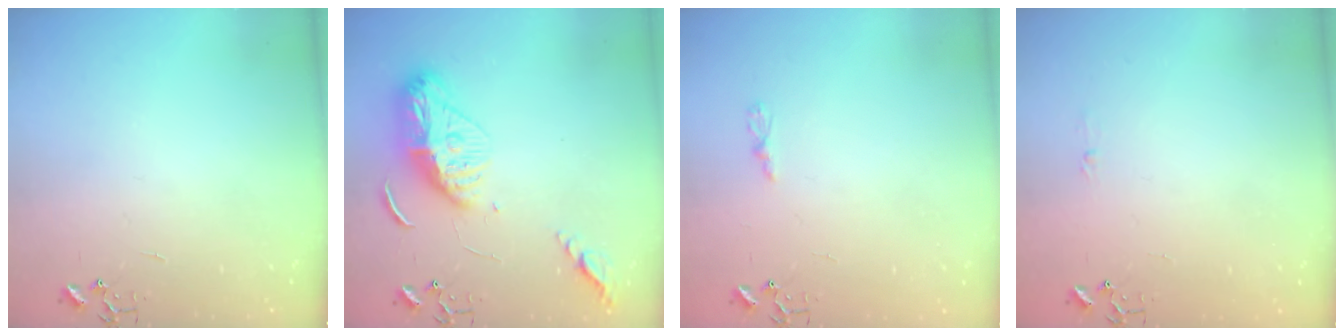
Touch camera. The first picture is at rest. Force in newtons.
{"total": 13.7, "press": 13.7, "slide": 1.4}
{"total": 3.2, "press": 3.1, "slide": 0.4}
{"total": 3.5, "press": 3.5, "slide": 0.4}